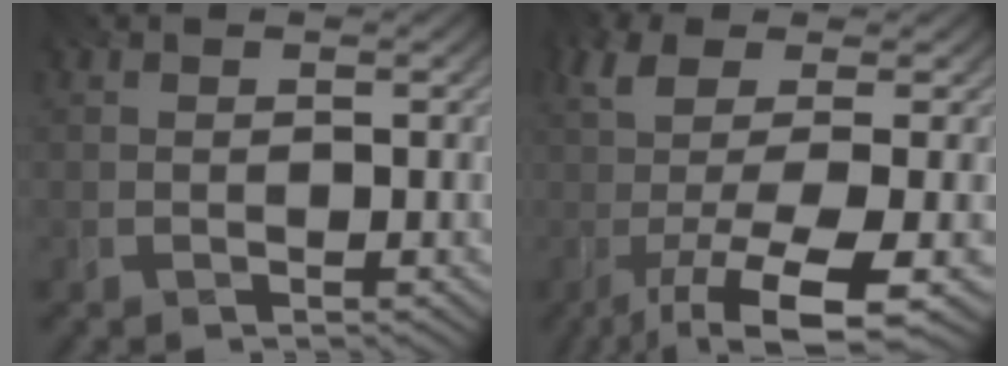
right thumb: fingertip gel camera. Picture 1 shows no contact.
{"total": 11.5, "force": [-2.9, 3.1, 10.6], "torque": [-0.189, 0.013, -0.055]}